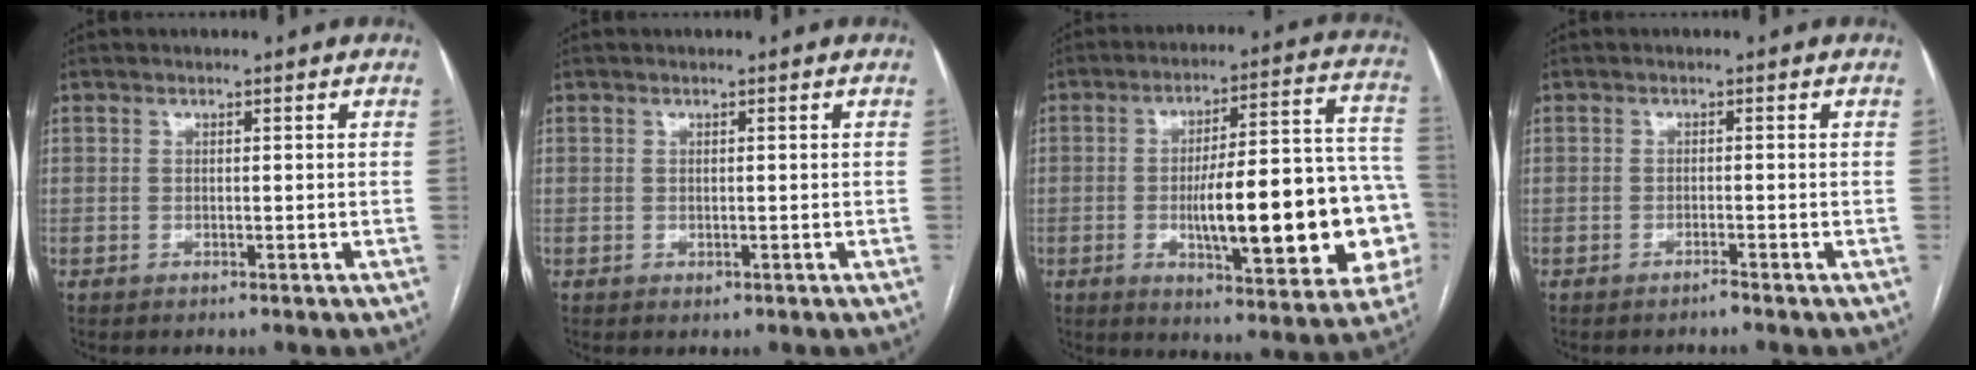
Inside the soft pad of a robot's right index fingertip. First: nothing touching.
{"total": 0.5, "force": [-0.1, 0.4, 0.3], "torque": [-0.003, 0.000, 0.002]}
{"total": 23.5, "force": [-4.4, 4.9, 22.5], "torque": [-0.255, 0.026, -0.048]}
{"total": 0.9, "force": [-0.8, -0.1, 0.4], "torque": [-0.007, 0.000, -0.014]}